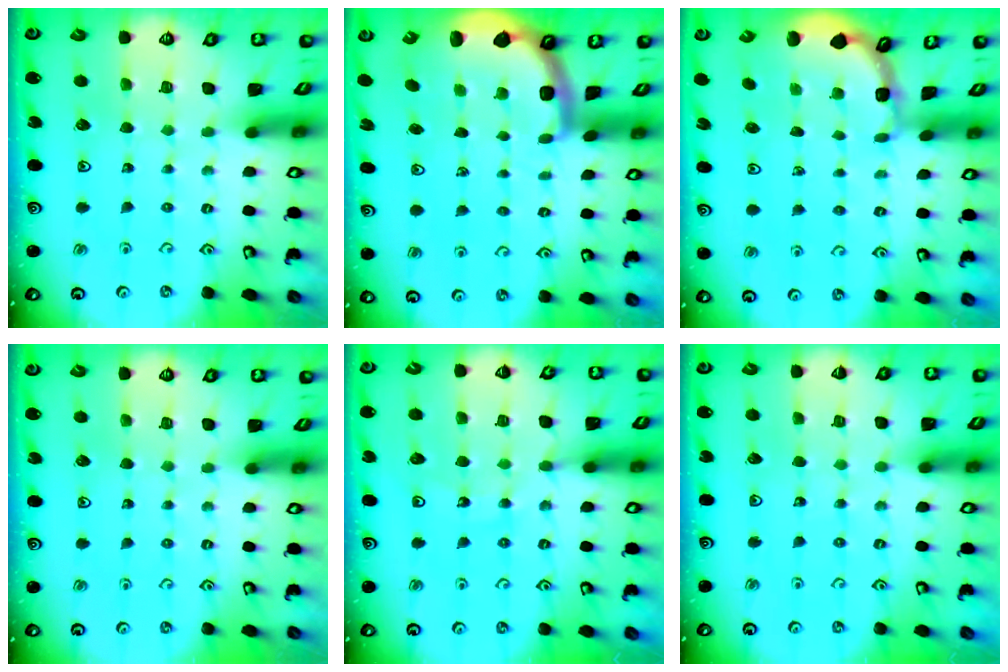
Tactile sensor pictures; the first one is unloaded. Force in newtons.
{"total": 3.9, "press": 3.7, "slide": 1.4}
{"total": 1.2, "press": 1.2, "slide": 0.3}
{"total": 0.0}
{"total": 12.5, "press": 12.0, "slide": 3.4}
{"total": 2.0, "press": 2.0, "slide": 0.2}